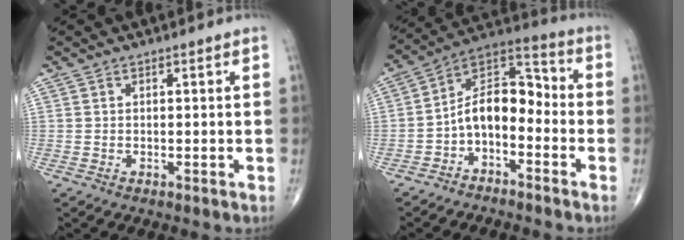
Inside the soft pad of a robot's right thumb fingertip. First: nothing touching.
{"total": 10.9, "force": [-3.3, 6.4, 8.2], "torque": [-0.118, 0.074, -0.073]}